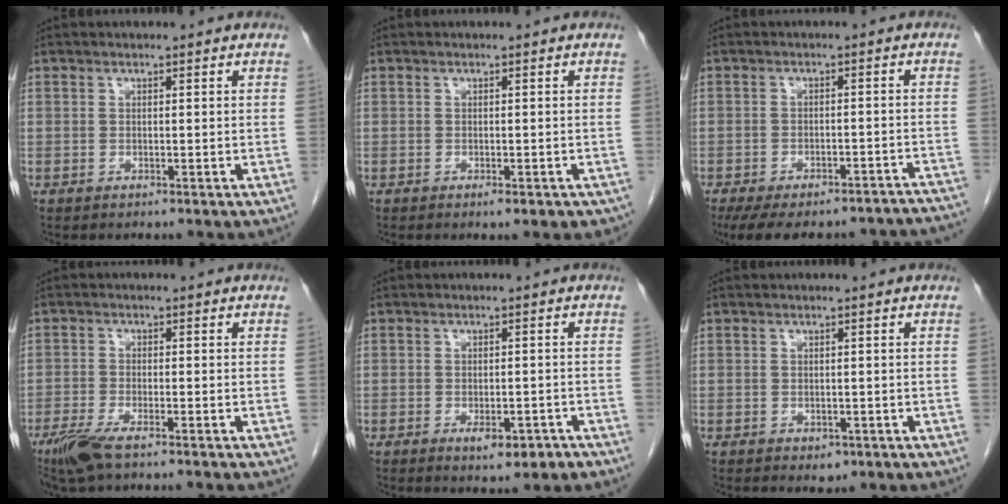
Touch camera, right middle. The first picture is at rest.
{"total": 2.0, "force": [-1.3, 0.8, 1.3], "torque": [-0.014, -0.001, -0.011]}
{"total": 21.7, "force": [-19.1, 6.1, 8.2], "torque": [-0.114, 0.003, -0.228]}
{"total": 5.0, "force": [-3.6, 0.6, 3.5], "torque": [-0.072, -0.013, -0.069]}
{"total": 4.0, "force": [-2.1, 1.6, 3.0], "torque": [-0.038, 0.000, -0.020]}
{"total": 1.3, "force": [-0.5, 0.9, 0.7], "torque": [-0.008, 0.001, 0.000]}